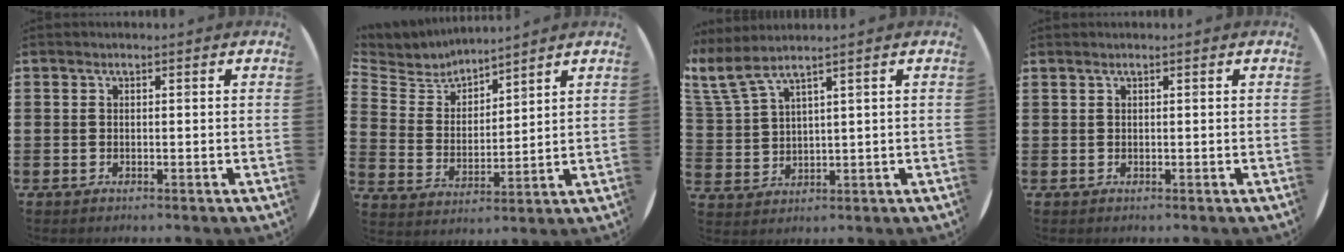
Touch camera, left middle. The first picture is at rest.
{"total": 5.0, "force": [4.9, 0.8, -0.6], "torque": [-0.015, -0.037, 0.084]}
{"total": 4.5, "force": [3.4, 0.7, 3.0], "torque": [-0.071, -0.010, 0.055]}
{"total": 0.0}